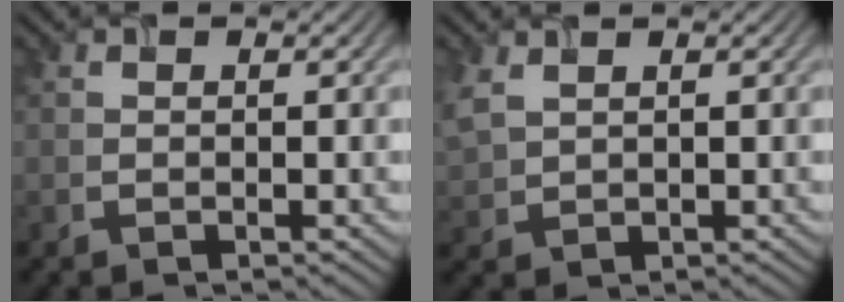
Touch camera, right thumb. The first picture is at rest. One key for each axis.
{"total": 3.6, "fx": 1.9, "fy": 2.0, "fz": 2.3, "tx": -0.076, "ty": 0.006, "tz": 0.046}